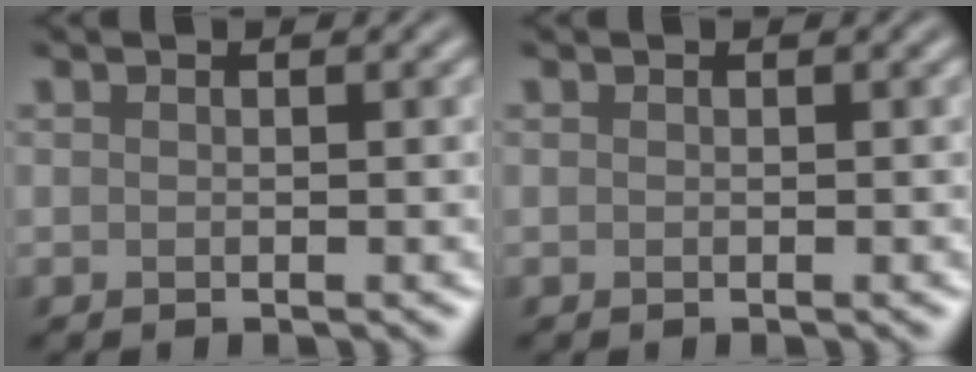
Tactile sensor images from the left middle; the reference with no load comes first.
{"total": 0.0}